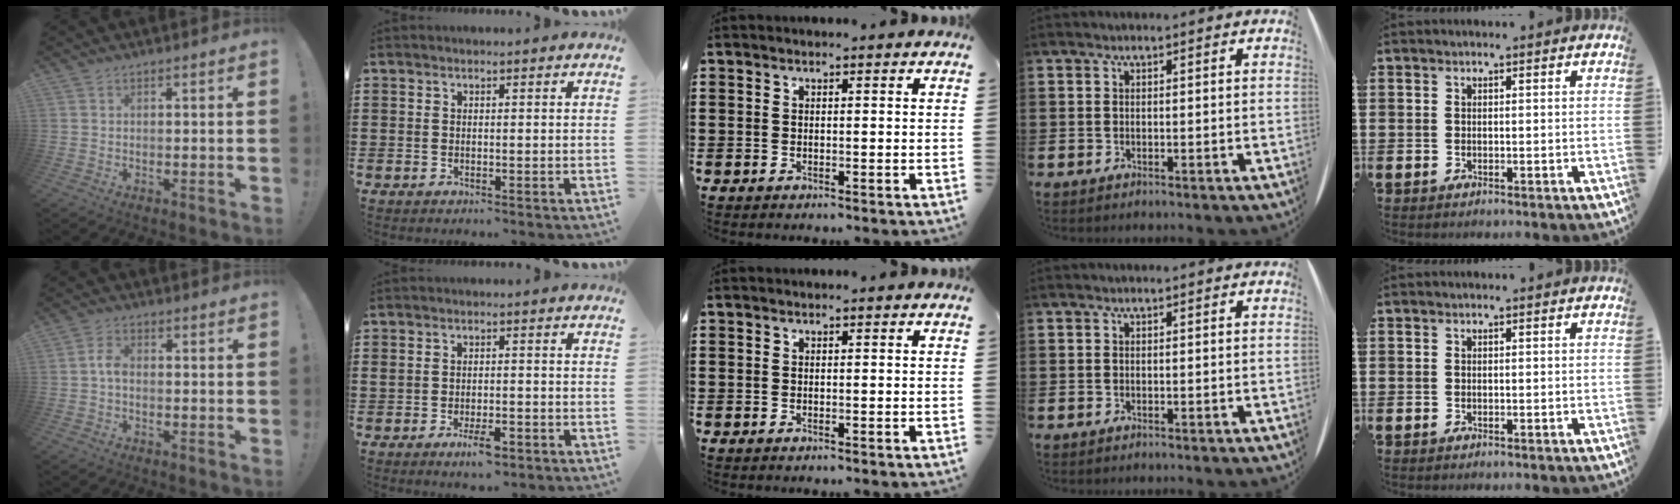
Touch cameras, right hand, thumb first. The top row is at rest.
{"thumb": {"total": 3.8, "force": [-0.5, 2.2, 3.1], "torque": [-0.067, 0.009, -0.010]}, "index": {"total": 4.0, "force": [-2.1, 1.5, 3.1], "torque": [-0.056, 0.002, -0.038]}}